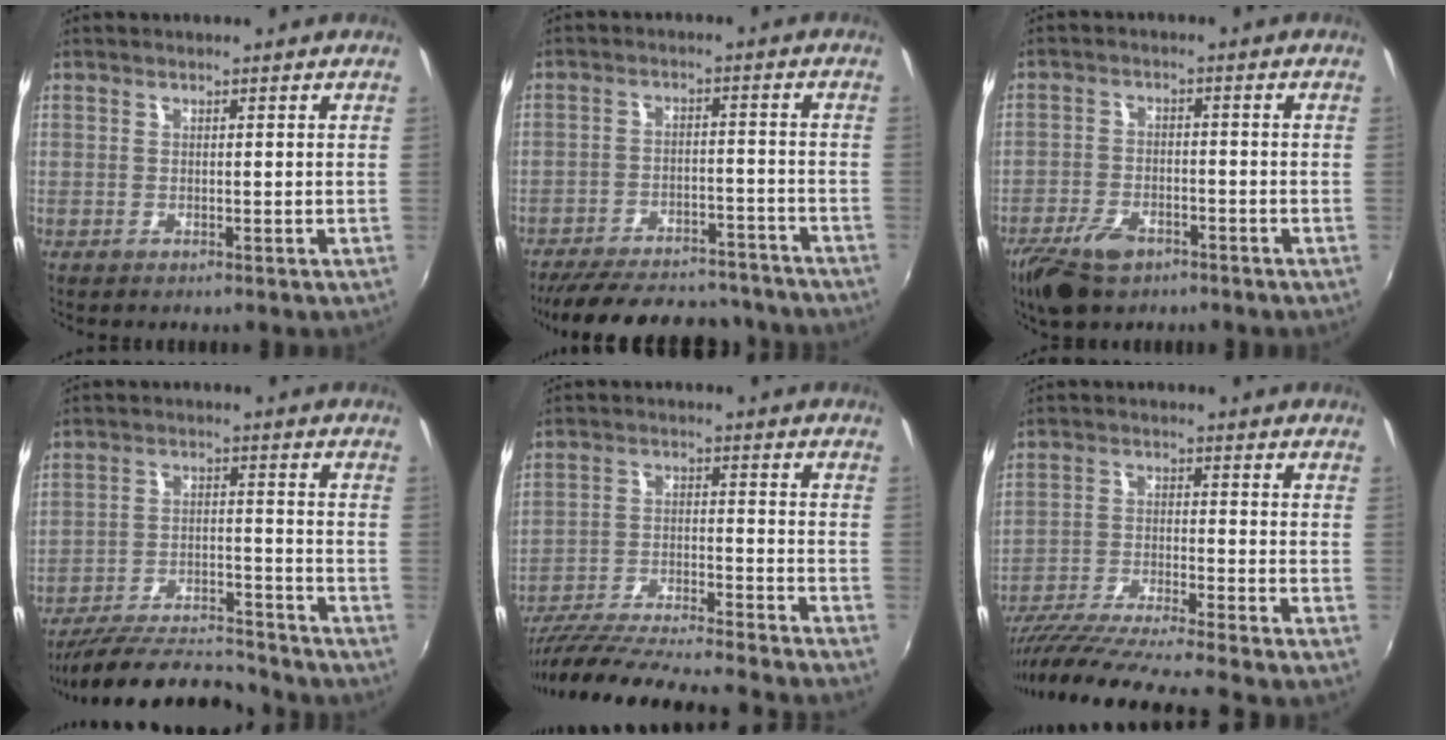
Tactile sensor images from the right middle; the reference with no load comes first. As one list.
[{"total": 23.6, "force": [-20.5, 7.4, 9.2], "torque": [-0.186, 0.012, -0.266]}, {"total": 9.0, "force": [-6.0, 4.5, 4.9], "torque": [-0.126, -0.013, -0.109]}, {"total": 17.1, "force": [-15.5, 3.7, 6.3], "torque": [-0.133, -0.006, -0.233]}, {"total": 23.9, "force": [-21.4, -0.5, 10.8], "torque": [-0.191, -0.051, -0.331]}, {"total": 16.9, "force": [-14.7, -1.7, 8.3], "torque": [-0.160, -0.045, -0.249]}]